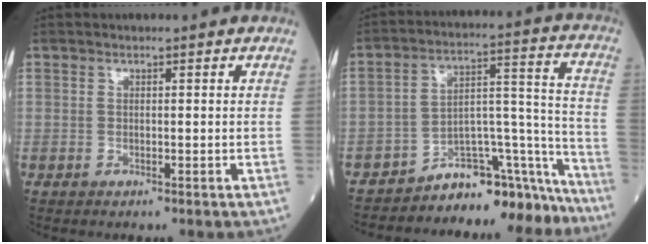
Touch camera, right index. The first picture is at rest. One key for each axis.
{"total": 14.5, "fx": -14.1, "fy": 2.7, "fz": 1.7, "tx": 0.019, "ty": 0.081, "tz": -0.214}